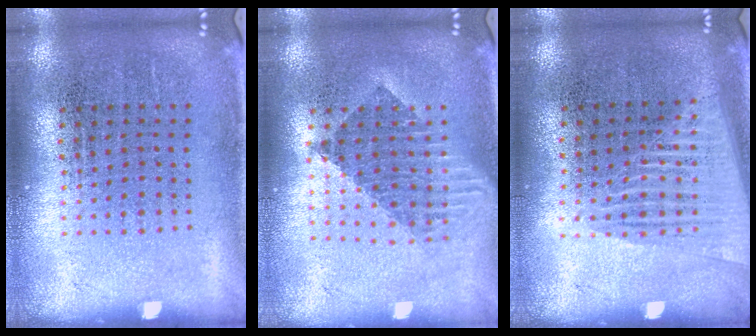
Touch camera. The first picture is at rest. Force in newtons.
{"total": 1.7, "press": 1.4, "slide": 1.0}
{"total": 1.5, "press": 1.4, "slide": 0.5}